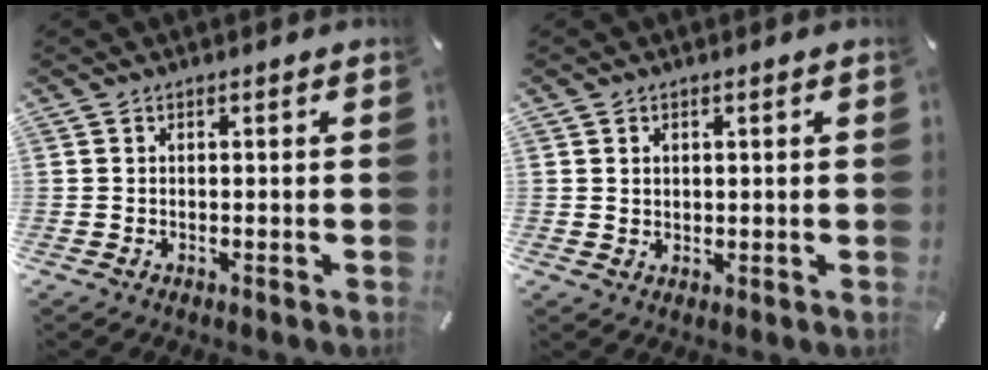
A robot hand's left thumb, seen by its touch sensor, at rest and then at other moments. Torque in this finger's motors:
{"motor_torque": [-0.15, -0.04, 0.08, 0.13, 0.00]}